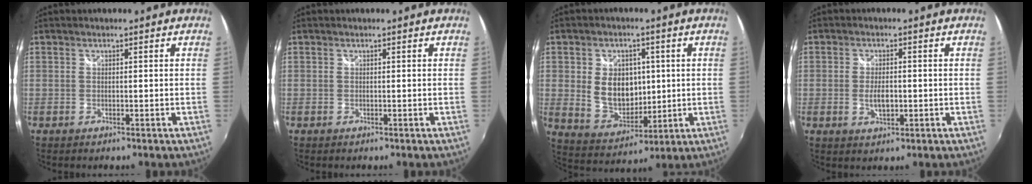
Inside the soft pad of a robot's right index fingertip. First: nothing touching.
{"total": 0.0}
{"total": 10.4, "force": [1.0, 7.9, 6.8], "torque": [-0.134, 0.003, 0.034]}
{"total": 3.9, "force": [-0.7, 1.9, 3.3], "torque": [-0.064, -0.004, -0.010]}